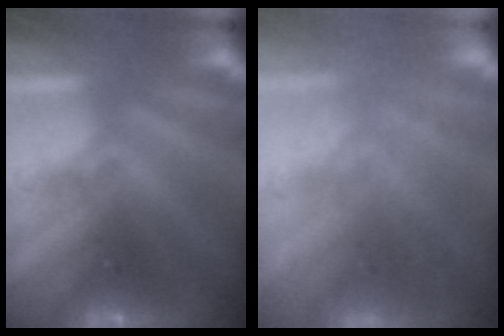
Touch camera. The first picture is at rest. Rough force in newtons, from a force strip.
{"total": 7.5}